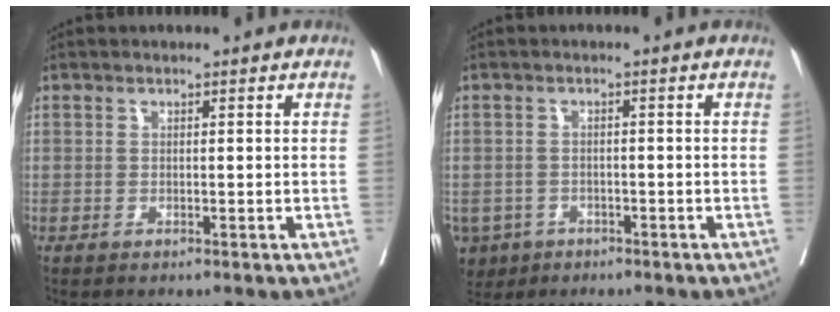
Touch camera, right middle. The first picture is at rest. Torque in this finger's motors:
{"motor_torque": [0.20, -0.51, 1.05, 0.21]}